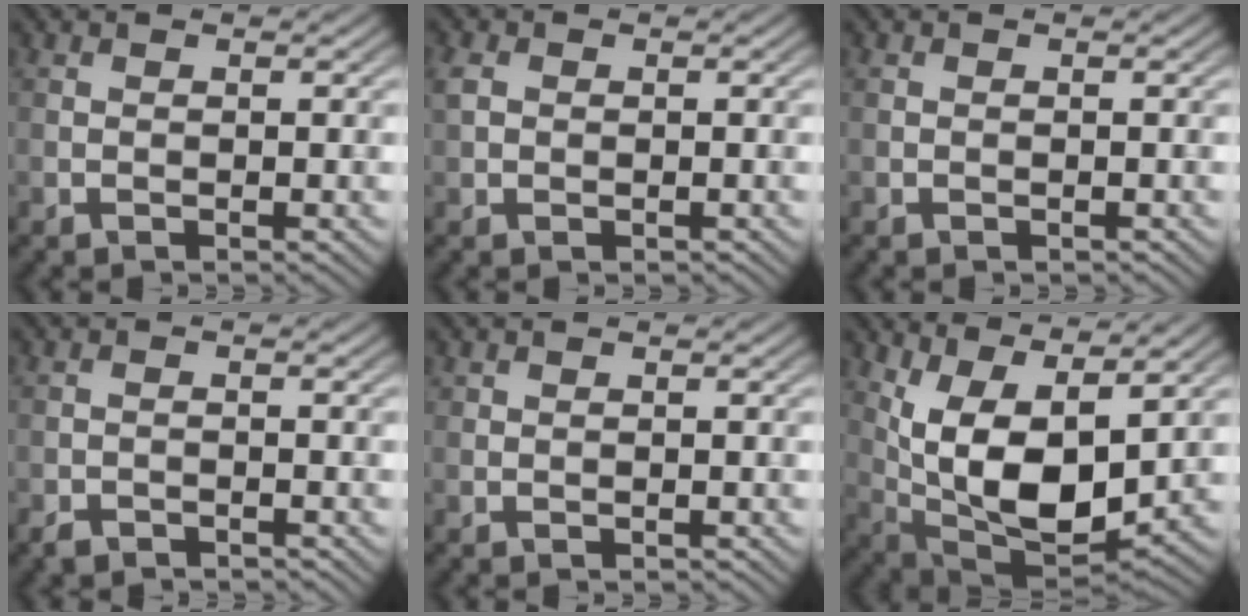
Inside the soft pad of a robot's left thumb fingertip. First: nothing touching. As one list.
[{"total": 2.0, "force": [0.3, 1.6, 1.2], "torque": [-0.034, 0.003, 0.003]}, {"total": 0.0}, {"total": 1.5, "force": [-1.4, 0.4, 0.4], "torque": [-0.007, -0.003, -0.028]}, {"total": 0.0}, {"total": 13.6, "force": [3.3, 6.4, 11.5], "torque": [-0.232, -0.013, 0.069]}]